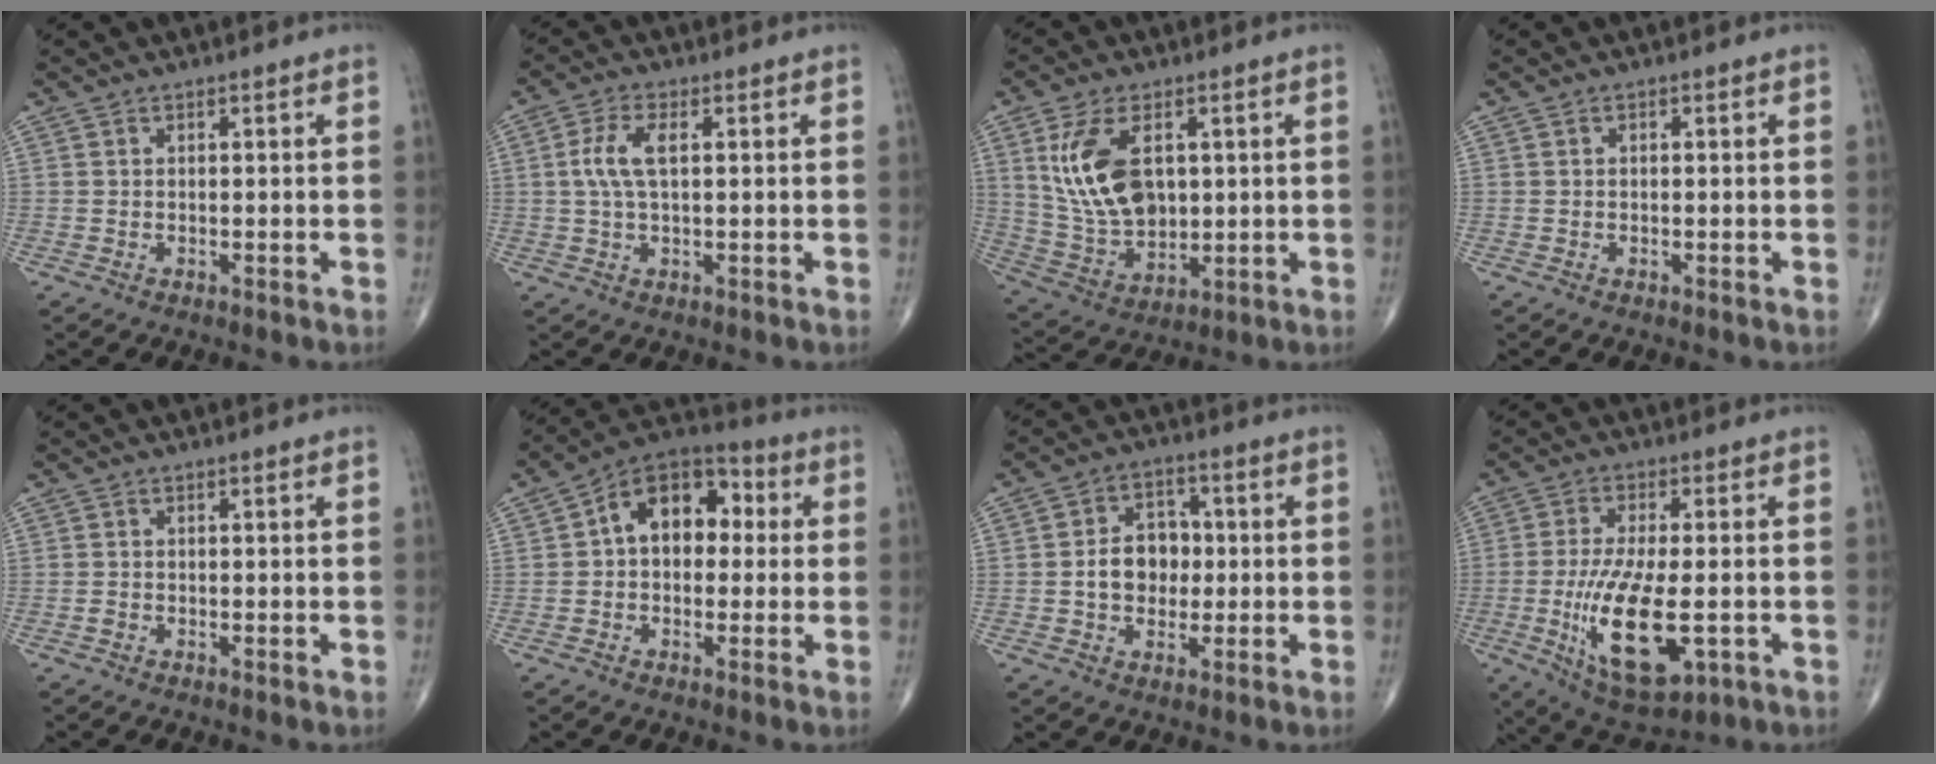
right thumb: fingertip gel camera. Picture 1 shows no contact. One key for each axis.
{"total": 5.9, "fx": 0.9, "fy": 2.5, "fz": 5.2, "tx": -0.122, "ty": 0.008, "tz": 0.017}
{"total": 14.2, "fx": 3.6, "fy": 8.4, "fz": 10.9, "tx": -0.203, "ty": -0.017, "tz": 0.082}
{"total": 0.0}
{"total": 0.7, "fx": -0.3, "fy": 0.4, "fz": 0.4, "tx": -0.008, "ty": -0.001, "tz": -0.007}
{"total": 12.8, "fx": 1.8, "fy": 8.6, "fz": 9.3, "tx": -0.107, "ty": 0.032, "tz": 0.012}
{"total": 8.5, "fx": -0.4, "fy": 6.6, "fz": 5.3, "tx": -0.056, "ty": 0.019, "tz": -0.012}
{"total": 15.8, "fx": -3.5, "fy": 6.2, "fz": 14.1, "tx": -0.260, "ty": -0.015, "tz": -0.046}